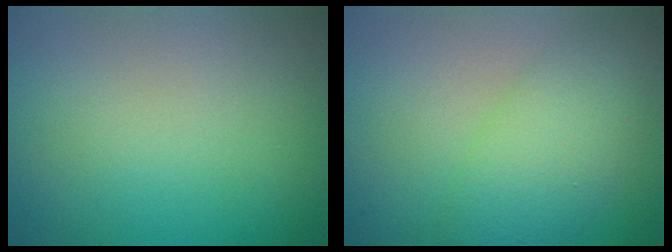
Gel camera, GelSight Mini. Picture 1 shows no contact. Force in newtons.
{"total": 5.6, "press": 5.6, "slide": 0.2}